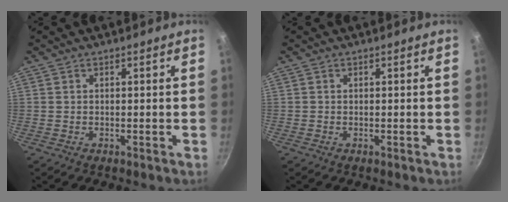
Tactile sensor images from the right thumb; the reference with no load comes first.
{"total": 0.0}